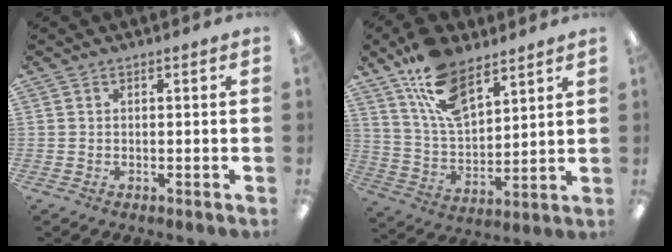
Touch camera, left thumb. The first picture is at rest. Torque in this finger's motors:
{"motor_torque": [0.43, 0.26, 1.47, -1.30, 0.32]}